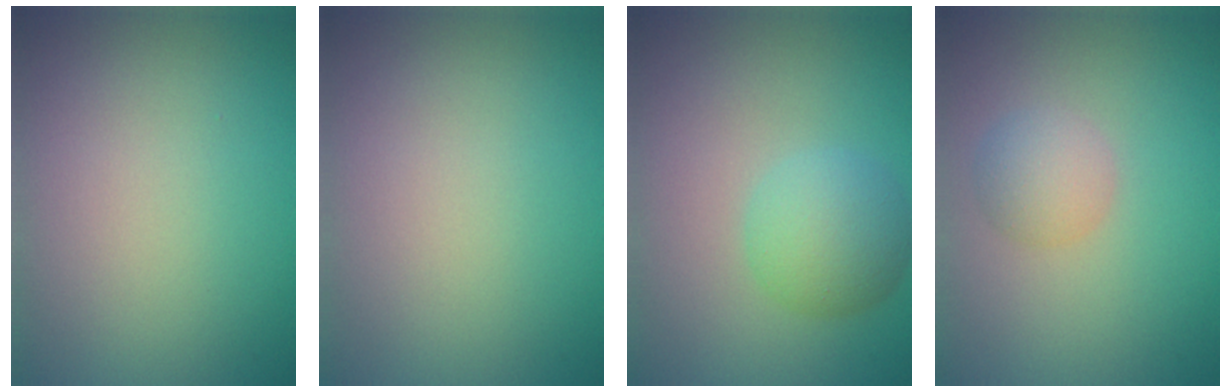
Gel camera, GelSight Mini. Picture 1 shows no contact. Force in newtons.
{"total": 0.0}
{"total": 4.0, "press": 4.0, "slide": 0.1}
{"total": 2.3, "press": 2.3, "slide": 0.1}